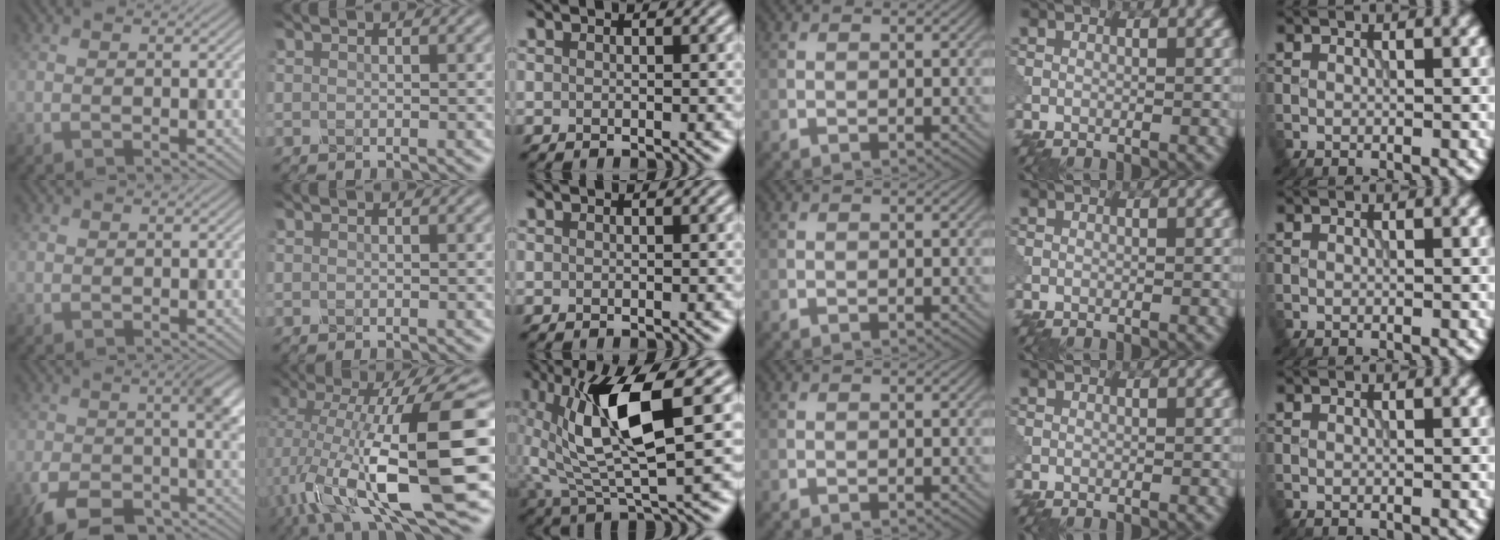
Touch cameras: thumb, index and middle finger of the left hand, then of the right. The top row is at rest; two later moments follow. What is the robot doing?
{"motion": "shake", "object": "salt shaker"}